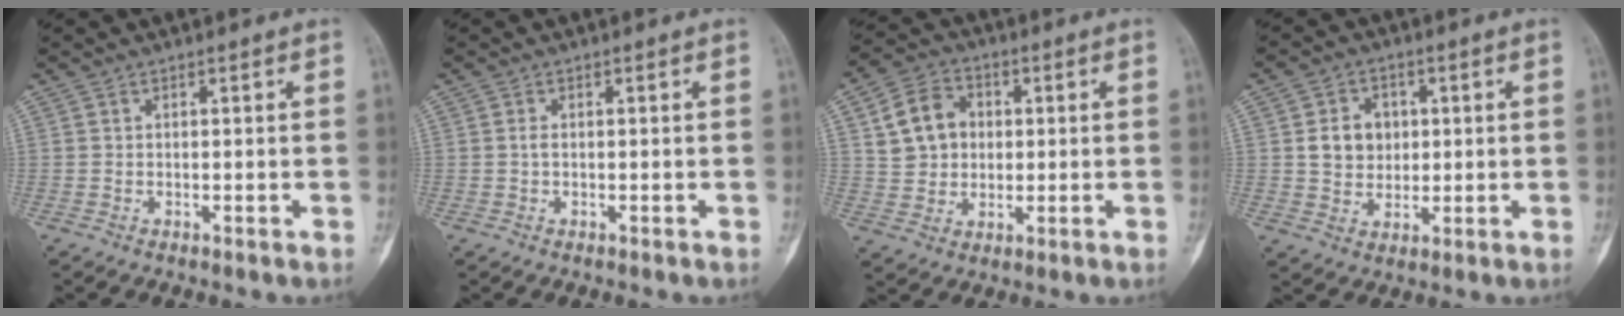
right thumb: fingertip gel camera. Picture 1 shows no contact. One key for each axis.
{"total": 0.8, "fx": 0.0, "fy": 0.5, "fz": 0.7, "tx": -0.013, "ty": 0.001, "tz": -0.001}
{"total": 10.0, "fx": 2.0, "fy": 8.3, "fz": 5.3, "tx": -0.070, "ty": 0.007, "tz": 0.034}
{"total": 7.3, "fx": 1.2, "fy": 6.1, "fz": 3.8, "tx": -0.033, "ty": -0.003, "tz": 0.022}